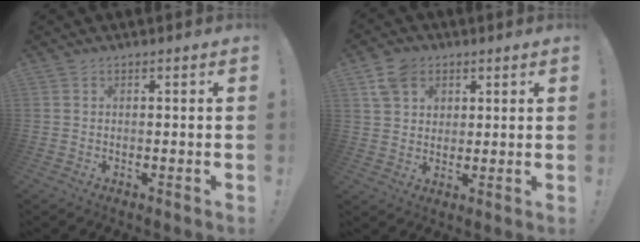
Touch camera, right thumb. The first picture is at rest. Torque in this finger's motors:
{"motor_torque": [0.10, 0.13, 0.05, 0.06, -0.05]}